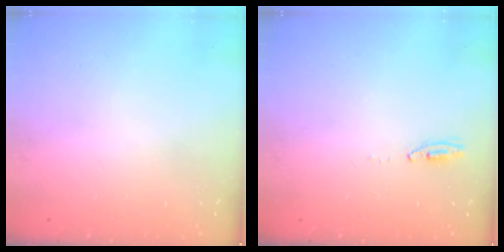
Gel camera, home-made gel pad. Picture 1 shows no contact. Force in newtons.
{"total": 3.0, "press": 2.8, "slide": 1.2}